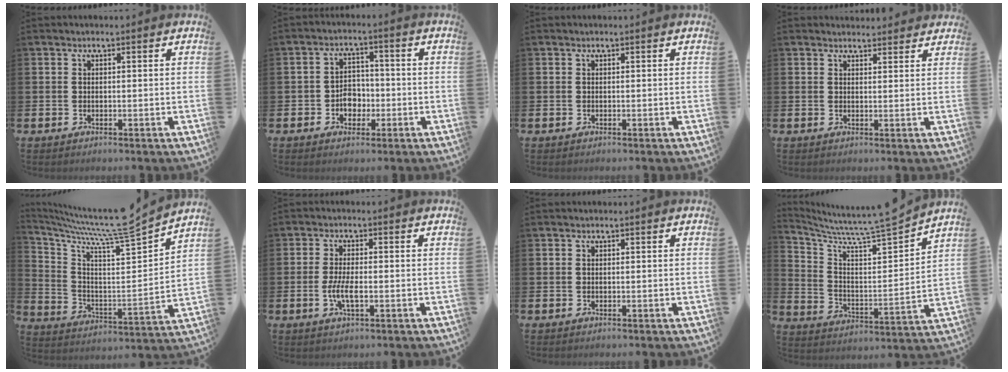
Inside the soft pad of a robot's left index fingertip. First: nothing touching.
{"total": 3.8, "force": [-1.4, 3.1, 1.7], "torque": [-0.033, 0.004, -0.032]}
{"total": 0.0}
{"total": 2.3, "force": [2.2, 0.6, -0.1], "torque": [0.008, -0.012, 0.039]}
{"total": 9.3, "force": [8.2, 1.1, 4.3], "torque": [-0.116, -0.063, 0.132]}
{"total": 3.6, "force": [-0.9, 1.3, 3.3], "torque": [-0.063, 0.000, -0.018]}
{"total": 0.0}
{"total": 8.3, "force": [7.7, 0.3, 3.2], "torque": [-0.100, -0.066, 0.126]}